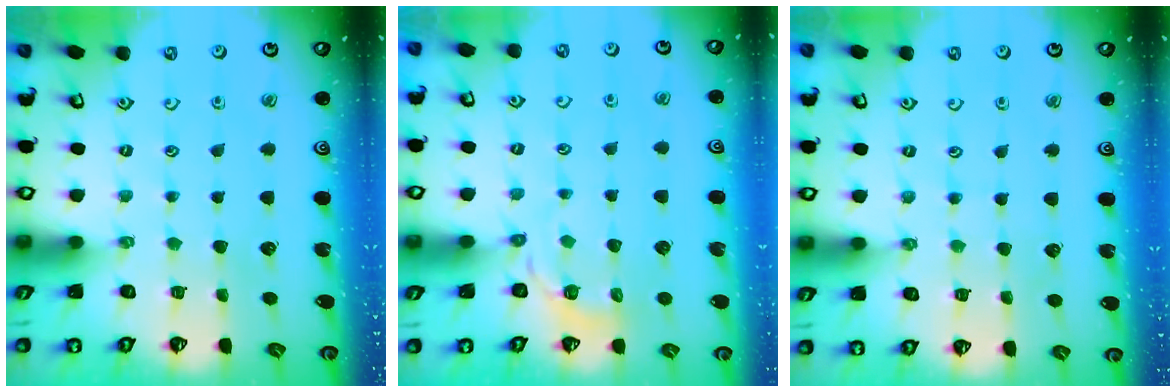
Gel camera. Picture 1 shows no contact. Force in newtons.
{"total": 3.8, "press": 3.4, "slide": 1.8}
{"total": 3.8, "press": 3.7, "slide": 0.5}